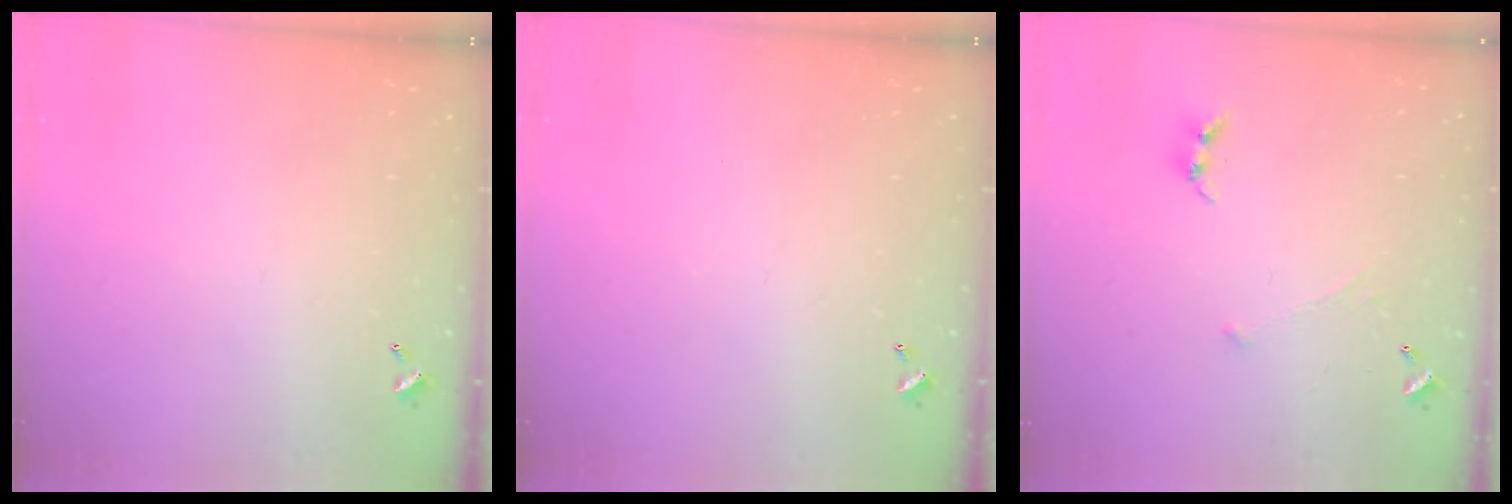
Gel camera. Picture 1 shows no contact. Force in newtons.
{"total": 0.0}
{"total": 0.6, "press": 0.6, "slide": 0.3}